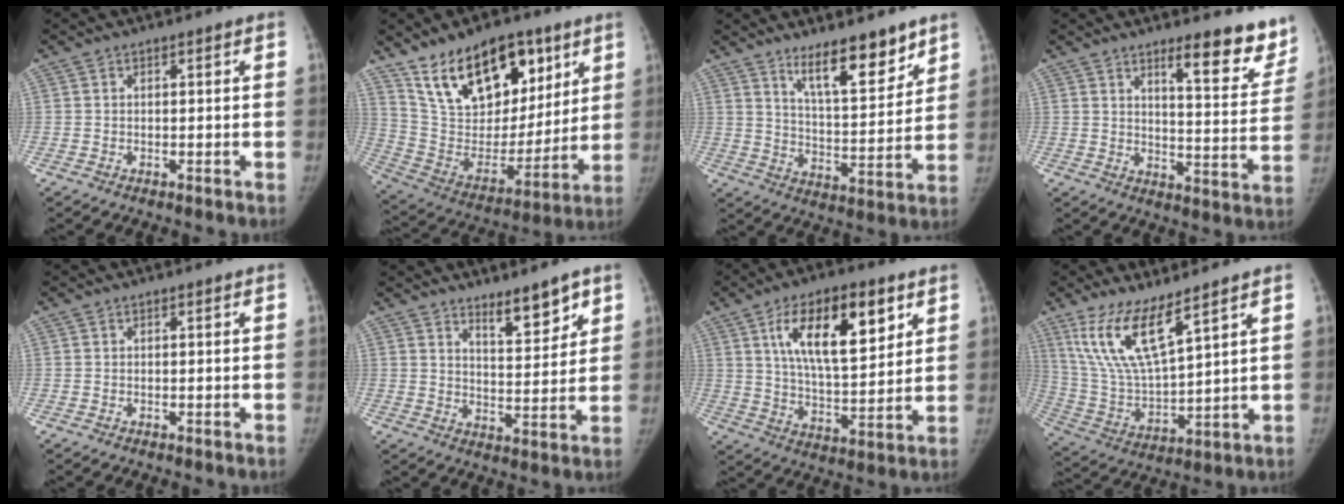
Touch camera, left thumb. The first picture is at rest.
{"total": 23.9, "force": [14.2, 12.9, 14.2], "torque": [-0.194, -0.051, 0.257]}
{"total": 12.8, "force": [9.1, 3.8, 8.1], "torque": [-0.097, -0.072, 0.156]}
{"total": 14.1, "force": [10.3, 3.6, 8.9], "torque": [-0.066, -0.072, 0.135]}
{"total": 0.0}
{"total": 7.7, "force": [5.7, 2.4, 4.6], "torque": [-0.045, -0.048, 0.090]}
{"total": 18.1, "force": [7.8, 7.5, 14.5], "torque": [-0.204, -0.029, 0.136]}
{"total": 14.0, "force": [8.8, 3.5, 10.2], "torque": [-0.201, -0.048, 0.192]}